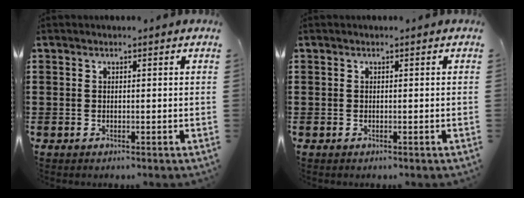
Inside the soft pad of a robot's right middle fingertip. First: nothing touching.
{"total": 0.0}